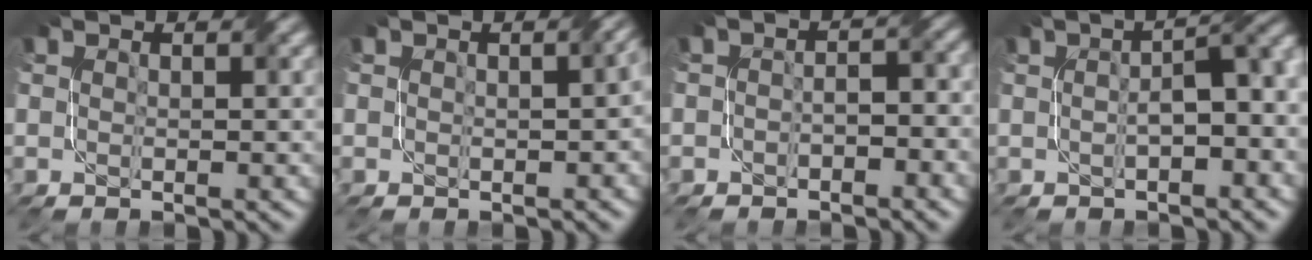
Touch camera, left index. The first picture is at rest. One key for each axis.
{"total": 2.0, "fx": 0.1, "fy": 0.9, "fz": 1.8, "tx": -0.019, "ty": 0.003, "tz": 0.002}
{"total": 2.7, "fx": -1.2, "fy": 1.4, "fz": 1.9, "tx": -0.029, "ty": 0.003, "tz": -0.021}
{"total": 5.4, "fx": -0.2, "fy": 1.9, "fz": 5.0, "tx": -0.065, "ty": 0.009, "tz": 0.000}